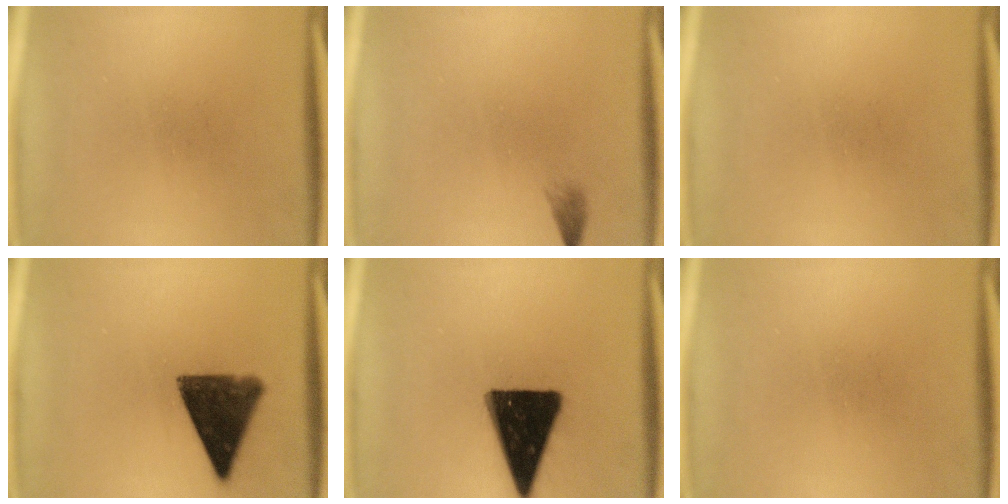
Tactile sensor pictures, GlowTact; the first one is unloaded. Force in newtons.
{"total": 1.0}
{"total": 0.0}
{"total": 12.0}
{"total": 17.6}
{"total": 0.0}